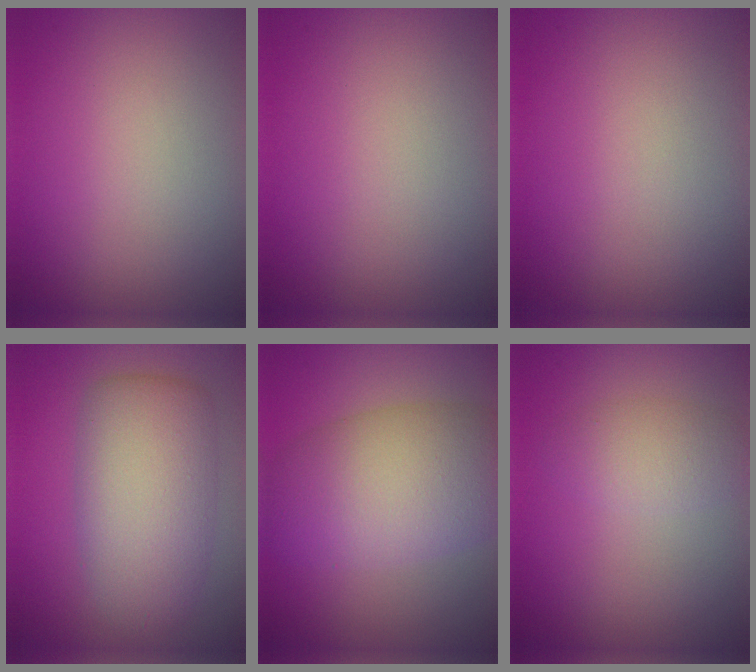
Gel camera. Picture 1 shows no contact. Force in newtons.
{"total": 0.0}
{"total": 0.0}
{"total": 7.5, "press": 7.5, "slide": 0.3}
{"total": 9.1, "press": 9.1, "slide": 0.3}
{"total": 2.5, "press": 2.5, "slide": 0.2}